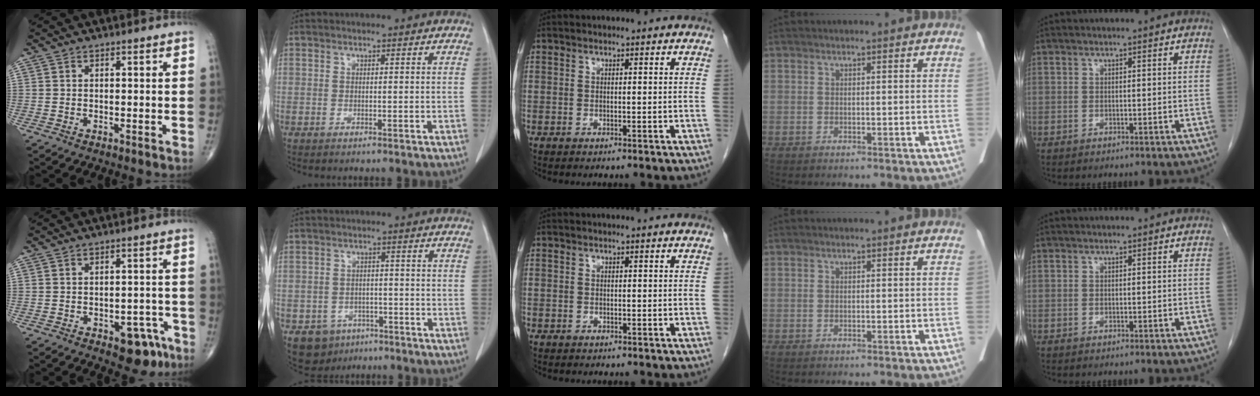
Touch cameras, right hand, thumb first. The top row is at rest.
{"thumb": {"total": 7.4, "force": [-4.0, 4.0, 4.7], "torque": [-0.031, 0.031, -0.044]}, "index": {"total": 6.1, "force": [-3.3, 5.0, 1.2], "torque": [-0.014, 0.008, -0.042]}, "middle": {"total": 0.9, "force": [-0.7, 0.6, 0.0], "torque": [-0.008, 0.003, -0.013]}}